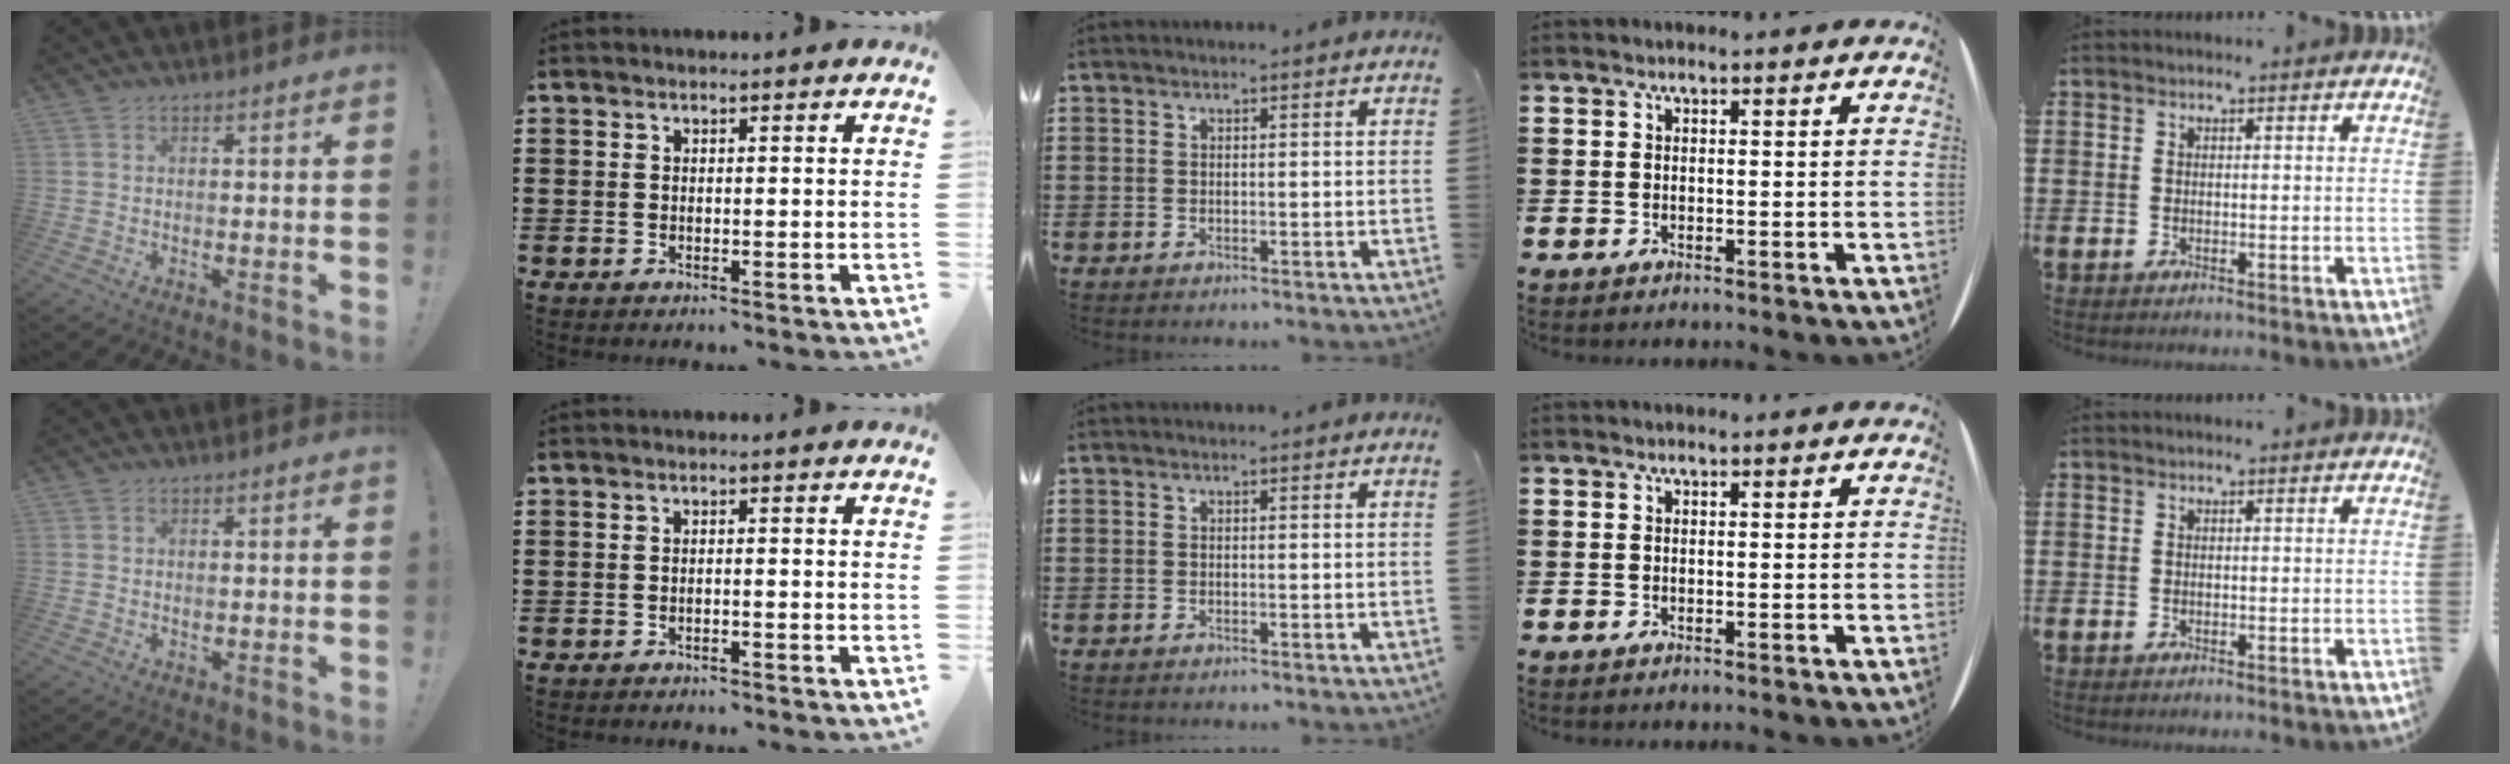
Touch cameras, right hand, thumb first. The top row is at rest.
{"thumb": {"total": 0.6, "force": [0.2, 0.5, 0.1], "torque": [-0.002, 0.000, 0.004]}, "index": {"total": 0.9, "force": [-0.9, 0.0, 0.3], "torque": [-0.007, -0.001, -0.017]}}